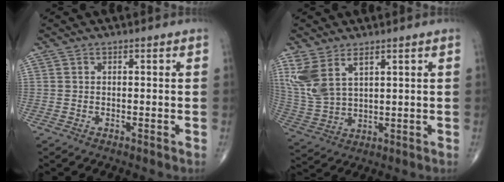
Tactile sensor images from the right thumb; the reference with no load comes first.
{"total": 9.6, "force": [5.0, 4.7, 6.8], "torque": [-0.155, -0.013, 0.115]}